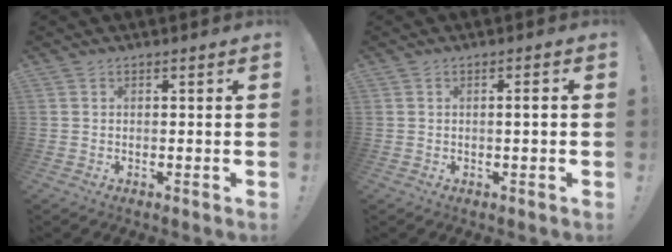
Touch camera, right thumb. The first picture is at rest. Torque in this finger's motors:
{"motor_torque": [-0.15, 0.04, 0.16, -0.09, 0.05]}